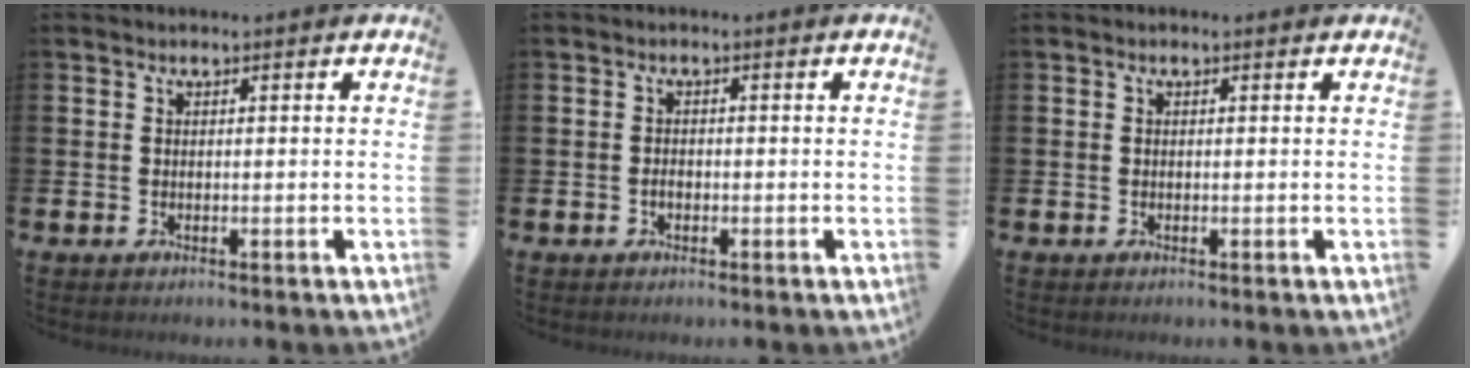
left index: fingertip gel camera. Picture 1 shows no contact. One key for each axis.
{"total": 1.1, "fx": -0.5, "fy": 0.6, "fz": 0.7, "tx": -0.013, "ty": 0.002, "tz": -0.011}
{"total": 0.0}